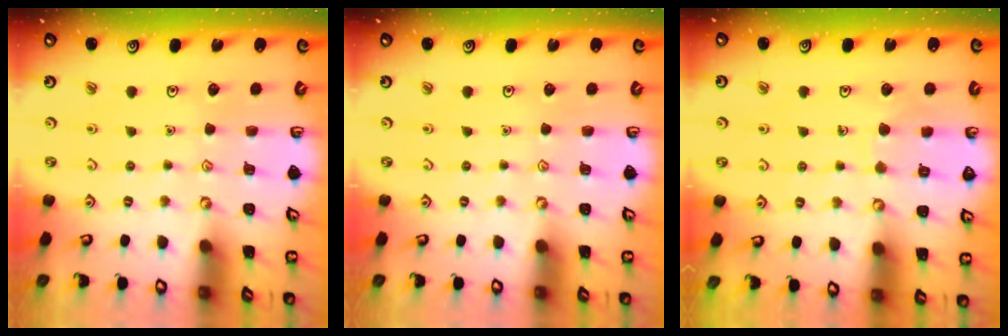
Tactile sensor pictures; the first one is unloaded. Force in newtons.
{"total": 0.0}
{"total": 5.6, "press": 5.6, "slide": 0.4}